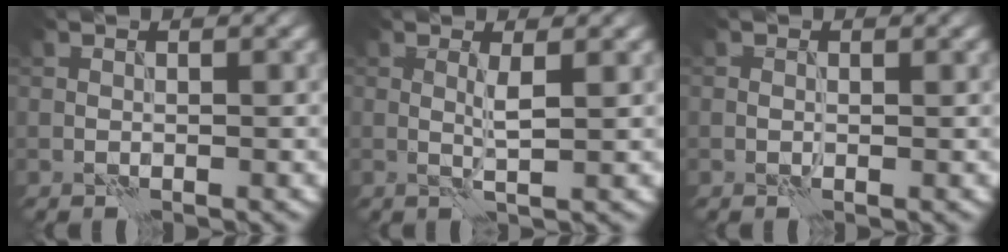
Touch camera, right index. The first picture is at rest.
{"total": 1.6, "force": [0.4, 0.1, 1.6], "torque": [-0.034, 0.000, 0.004]}
{"total": 0.7, "force": [0.0, 0.5, 0.5], "torque": [-0.008, -0.001, -0.001]}